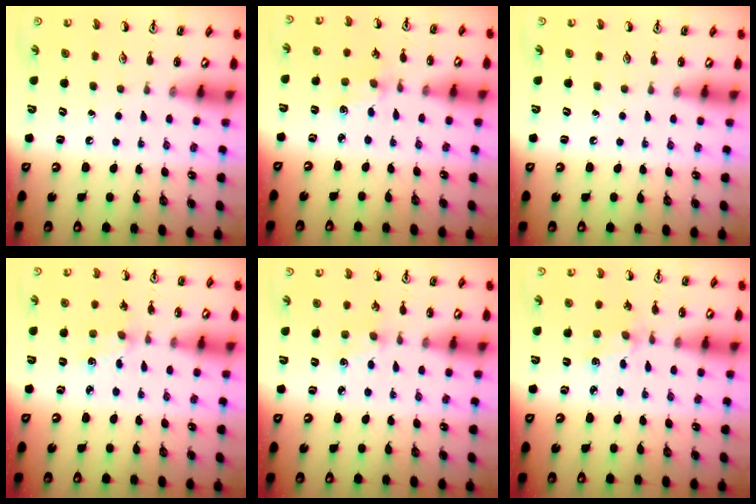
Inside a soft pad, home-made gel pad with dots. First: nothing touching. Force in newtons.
{"total": 1.5, "press": 1.5, "slide": 0.3}
{"total": 0.0}
{"total": 2.7, "press": 2.7, "slide": 0.3}
{"total": 2.5, "press": 2.5, "slide": 0.4}
{"total": 2.0, "press": 2.0, "slide": 0.3}